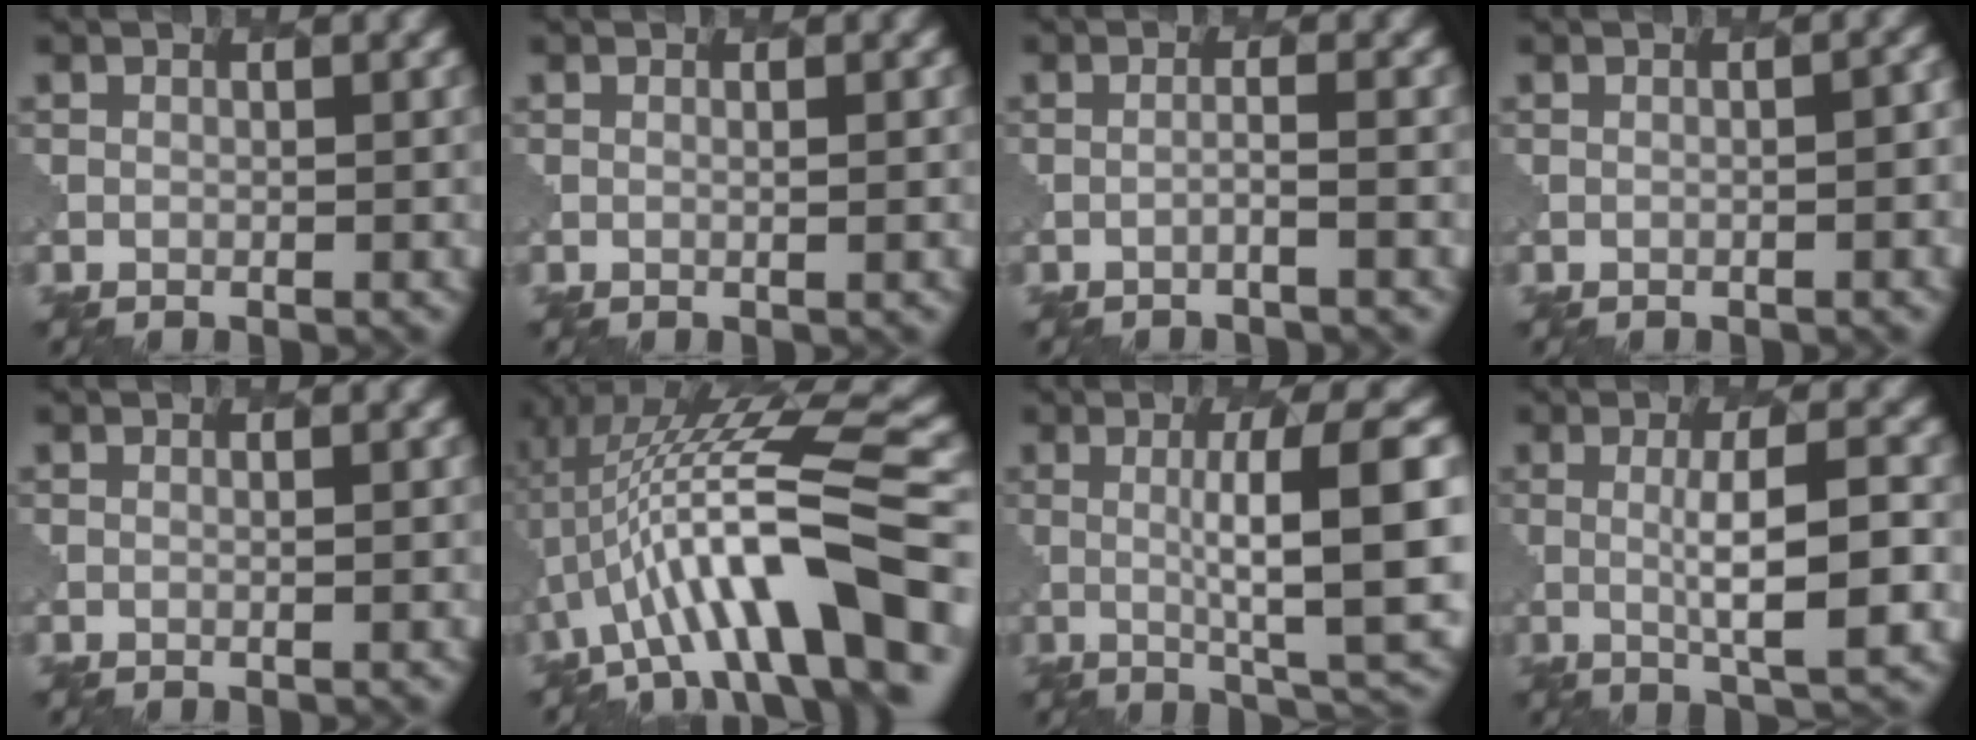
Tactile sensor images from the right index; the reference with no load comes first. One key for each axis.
{"total": 1.0, "fx": 0.6, "fy": 0.2, "fz": 0.7, "tx": -0.008, "ty": -0.001, "tz": -0.002}
{"total": 1.1, "fx": -0.2, "fy": 0.0, "fz": 1.0, "tx": -0.010, "ty": 0.006, "tz": -0.023}
{"total": 1.7, "fx": -0.4, "fy": 0.5, "fz": 1.6, "tx": -0.012, "ty": 0.013, "tz": -0.009}
{"total": 0.7, "fx": 0.5, "fy": 0.0, "fz": 0.5, "tx": -0.008, "ty": 0.001, "tz": -0.003}
{"total": 12.4, "fx": -1.7, "fy": 3.1, "fz": 11.9, "tx": -0.202, "ty": 0.030, "tz": -0.025}
{"total": 10.7, "fx": 0.9, "fy": 2.1, "fz": 10.4, "tx": -0.137, "ty": 0.000, "tz": 0.014}
{"total": 6.0, "fx": 0.5, "fy": 1.3, "fz": 5.9, "tx": -0.095, "ty": -0.002, "tz": 0.005}